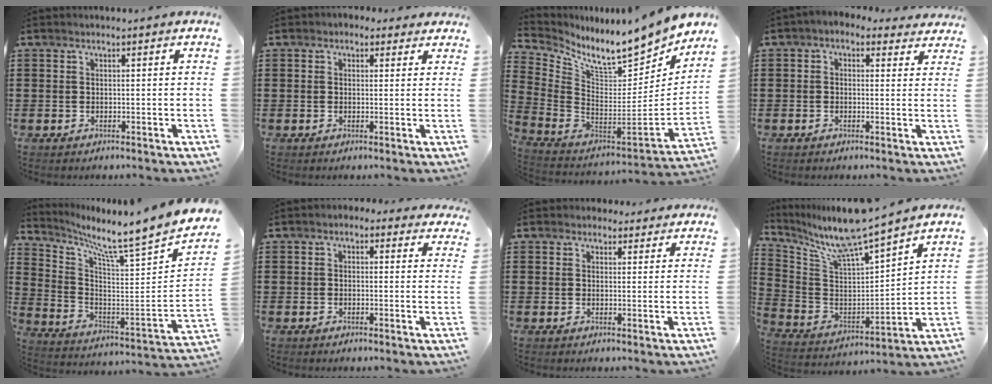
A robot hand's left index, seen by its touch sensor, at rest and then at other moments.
{"total": 1.5, "force": [0.9, 1.1, 0.4], "torque": [-0.011, 0.008, 0.017]}
{"total": 9.0, "force": [8.0, 1.1, 3.9], "torque": [-0.092, -0.081, 0.131]}
{"total": 1.4, "force": [0.3, 1.1, 0.8], "torque": [-0.021, 0.006, 0.002]}
{"total": 5.2, "force": [4.7, -1.0, 2.1], "torque": [-0.056, -0.078, 0.062]}
{"total": 1.3, "force": [0.0, 1.1, 0.6], "torque": [-0.016, 0.007, -0.002]}
{"total": 2.2, "force": [1.8, 1.1, 0.2], "torque": [-0.002, 0.002, 0.033]}
{"total": 9.4, "force": [8.5, 0.1, 4.0], "torque": [-0.114, -0.068, 0.142]}